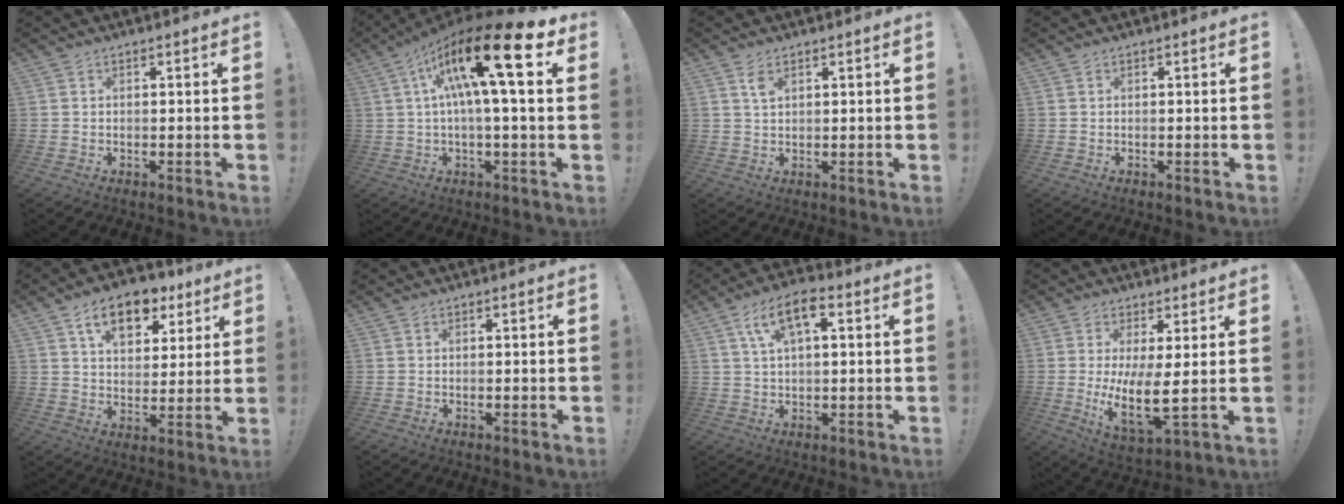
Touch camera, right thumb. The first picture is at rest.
{"total": 20.1, "force": [6.9, 3.6, 18.6], "torque": [-0.327, -0.033, 0.101]}
{"total": 3.1, "force": [1.6, 1.5, 2.2], "torque": [-0.032, -0.004, 0.026]}
{"total": 0.0}
{"total": 13.4, "force": [7.2, 8.1, 7.9], "torque": [-0.117, -0.030, 0.129]}
{"total": 0.0}
{"total": 9.4, "force": [3.7, 4.0, 7.8], "torque": [-0.134, 0.006, 0.067]}
{"total": 9.5, "force": [1.8, 1.6, 9.2], "torque": [-0.151, -0.040, 0.031]}